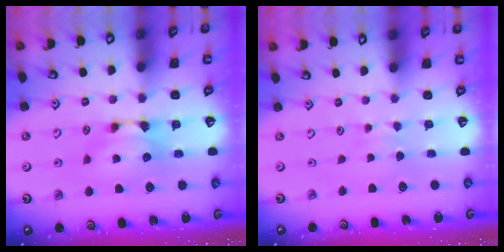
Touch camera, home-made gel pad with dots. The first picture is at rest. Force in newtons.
{"total": 3.3, "press": 3.3, "slide": 0.5}